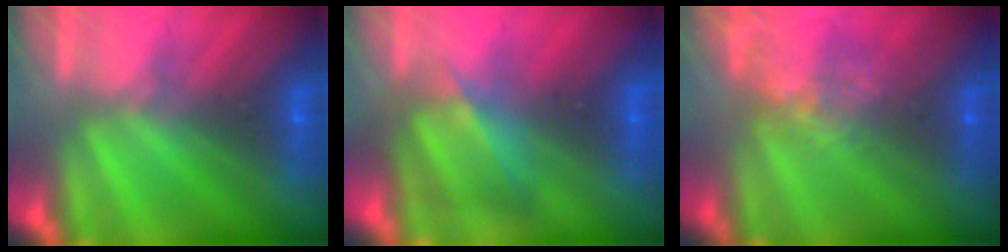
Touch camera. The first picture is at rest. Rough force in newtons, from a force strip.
{"total": 4.7}
{"total": 4.7}